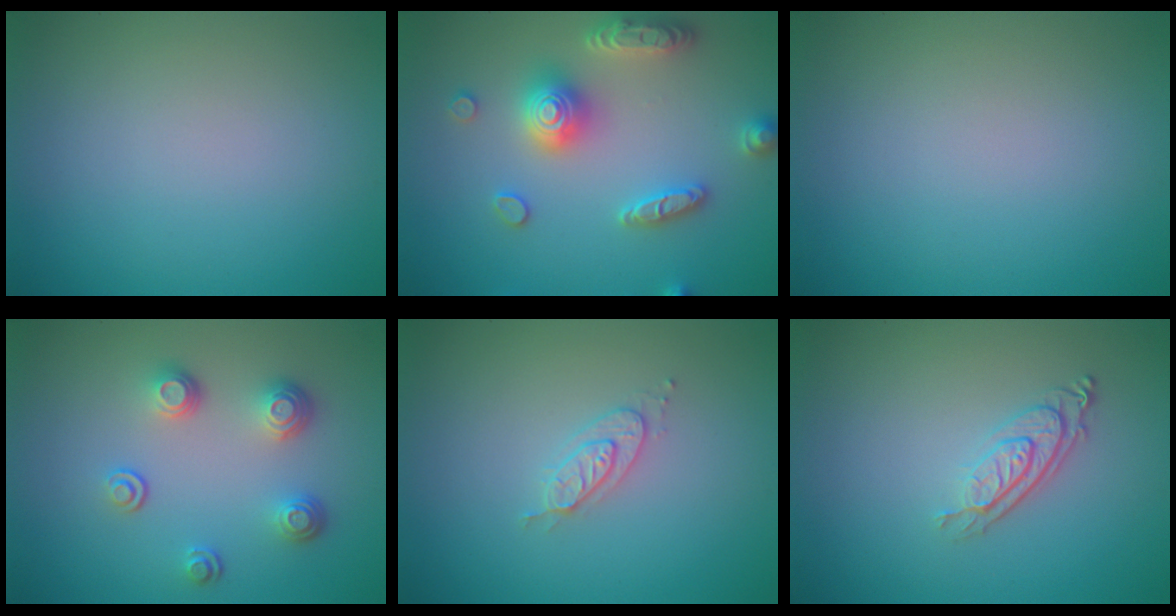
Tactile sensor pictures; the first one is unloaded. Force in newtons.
{"total": 5.4, "press": 5.3, "slide": 0.9}
{"total": 0.0}
{"total": 3.2, "press": 2.5, "slide": 1.9}
{"total": 2.0, "press": 2.0, "slide": 0.4}
{"total": 2.9, "press": 2.0, "slide": 2.0}